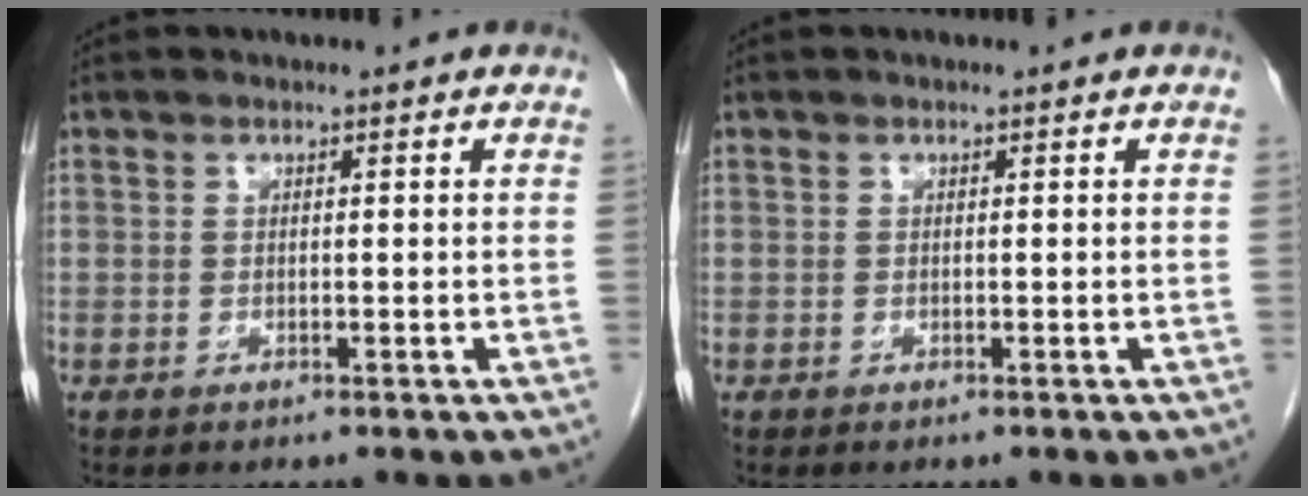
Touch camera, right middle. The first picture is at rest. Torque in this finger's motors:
{"motor_torque": [0.06, 0.01, 0.02, 0.00]}